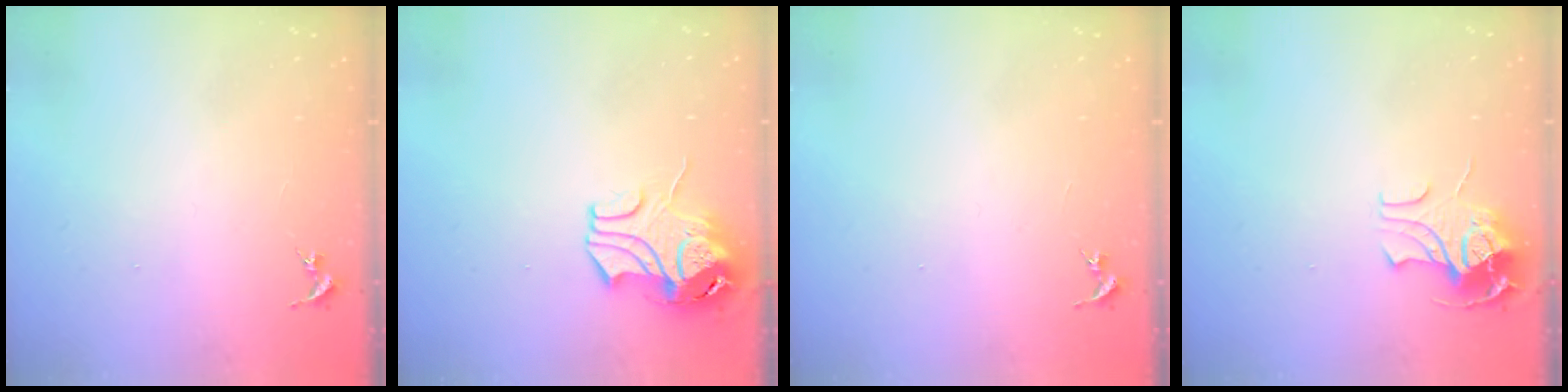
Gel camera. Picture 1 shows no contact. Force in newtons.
{"total": 10.8, "press": 10.7, "slide": 1.3}
{"total": 0.0}
{"total": 9.9, "press": 9.9, "slide": 1.2}